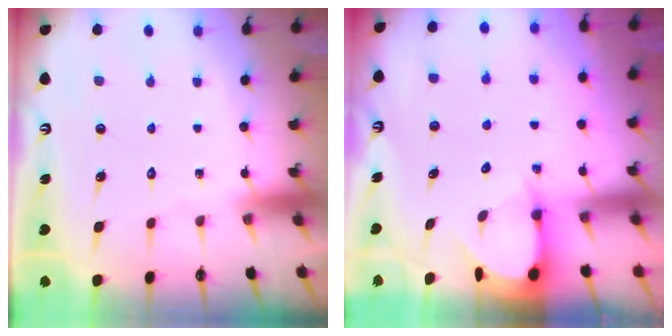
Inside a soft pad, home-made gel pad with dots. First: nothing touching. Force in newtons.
{"total": 3.6, "press": 3.5, "slide": 0.3}